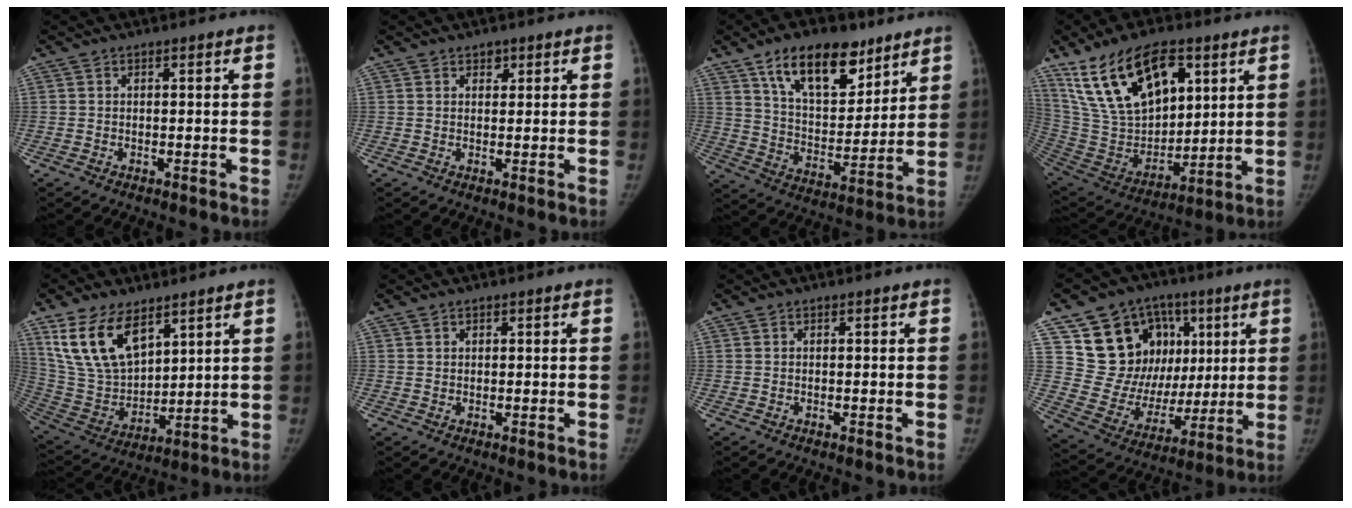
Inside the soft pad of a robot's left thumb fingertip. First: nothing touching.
{"total": 1.7, "force": [1.0, 1.2, 0.6], "torque": [0.005, -0.005, 0.013]}
{"total": 18.0, "force": [11.1, 9.2, 10.7], "torque": [-0.122, -0.055, 0.190]}
{"total": 23.1, "force": [11.4, 12.7, 15.6], "torque": [-0.255, -0.036, 0.220]}
{"total": 16.5, "force": [9.4, 9.1, 10.0], "torque": [-0.164, -0.041, 0.201]}
{"total": 0.8, "force": [0.4, 0.7, 0.0], "torque": [0.010, -0.002, 0.004]}
{"total": 0.0}
{"total": 21.8, "force": [7.9, 16.7, 11.6], "torque": [-0.135, 0.015, 0.155]}